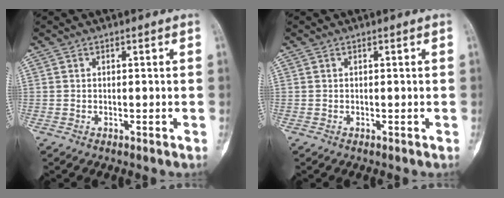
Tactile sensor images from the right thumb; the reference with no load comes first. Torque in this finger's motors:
{"motor_torque": [0.00, 0.00, 0.07, -0.06, 0.00]}